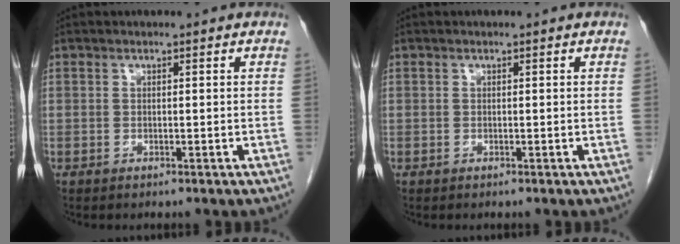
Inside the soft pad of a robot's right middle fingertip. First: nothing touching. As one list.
[{"total": 0.0}]